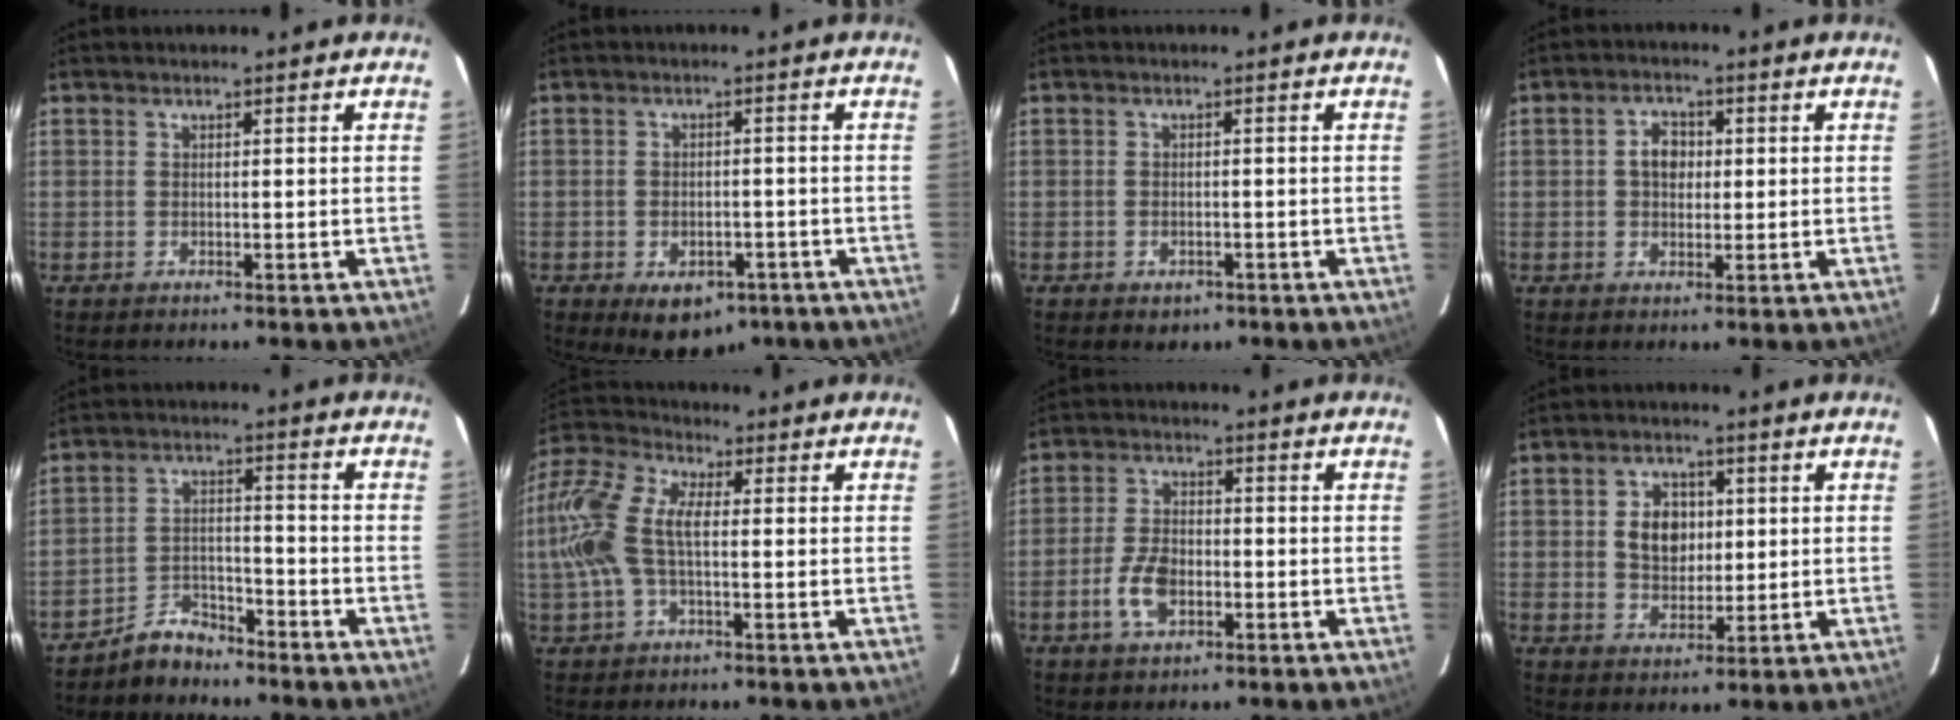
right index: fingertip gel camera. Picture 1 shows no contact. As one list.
[{"total": 8.7, "force": [-5.1, 5.6, 4.4], "torque": [-0.076, -0.001, -0.052]}, {"total": 2.7, "force": [-1.4, 2.1, 1.1], "torque": [-0.026, -0.001, -0.010]}, {"total": 4.1, "force": [0.4, 3.2, 2.5], "torque": [-0.042, 0.013, 0.007]}, {"total": 5.9, "force": [-5.3, 2.6, 0.8], "torque": [-0.026, 0.026, -0.091]}, {"total": 14.5, "force": [-0.3, 7.2, 12.6], "torque": [-0.268, 0.017, -0.012]}, {"total": 7.1, "force": [-2.5, 4.2, 5.2], "torque": [-0.112, 0.003, -0.044]}, {"total": 6.8, "force": [1.0, 5.2, 4.2], "torque": [-0.075, 0.013, 0.022]}]